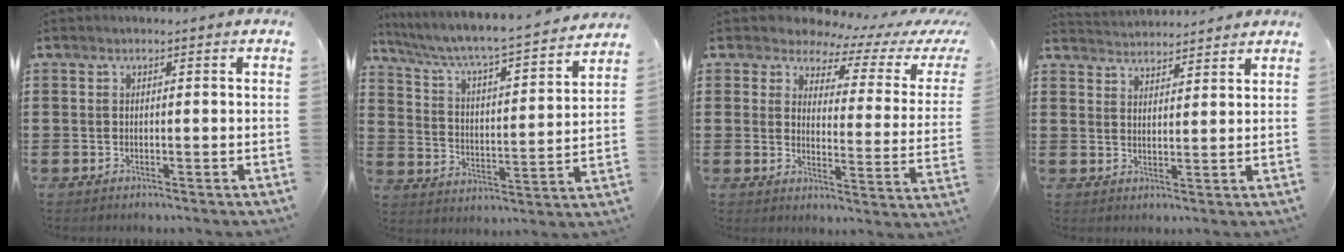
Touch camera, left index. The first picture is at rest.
{"total": 4.8, "force": [4.3, -0.2, 2.2], "torque": [-0.064, -0.042, 0.060]}
{"total": 3.9, "force": [3.3, 1.8, 1.1], "torque": [-0.041, -0.026, 0.051]}
{"total": 3.1, "force": [3.1, -0.1, -0.3], "torque": [-0.004, -0.012, 0.058]}